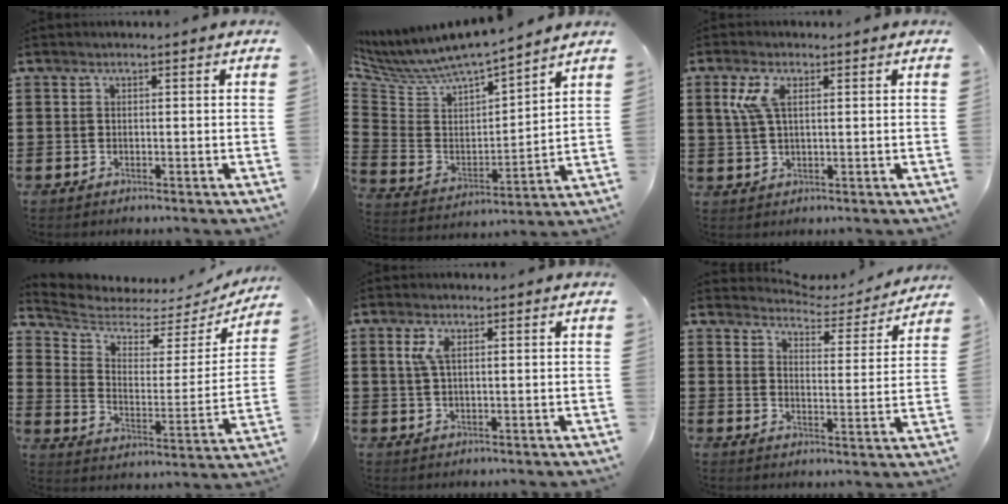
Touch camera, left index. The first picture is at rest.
{"total": 6.7, "force": [6.2, 1.5, 2.0], "torque": [-0.074, -0.051, 0.104]}
{"total": 4.7, "force": [1.5, 2.0, 4.0], "torque": [-0.109, 0.001, 0.017]}
{"total": 4.8, "force": [4.2, 1.9, 1.4], "torque": [-0.058, -0.034, 0.065]}
{"total": 3.1, "force": [1.0, 1.1, 2.7], "torque": [-0.066, 0.005, 0.013]}
{"total": 4.1, "force": [4.0, 0.5, 0.2], "torque": [-0.019, -0.030, 0.066]}